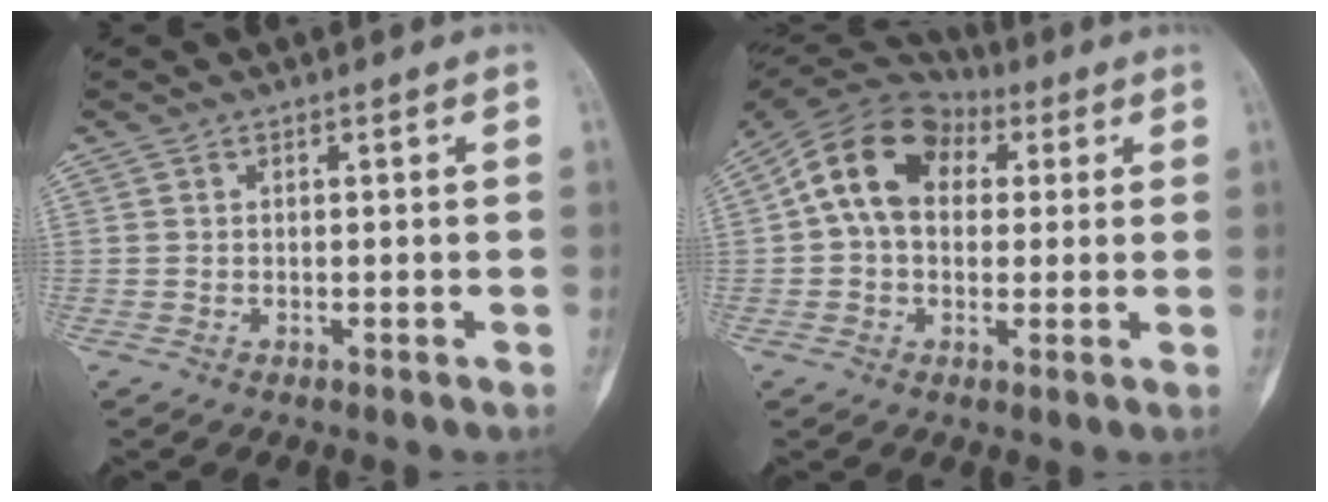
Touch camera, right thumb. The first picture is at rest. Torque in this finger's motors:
{"motor_torque": [1.37, 1.96, 0.72, -0.39, 0.13]}